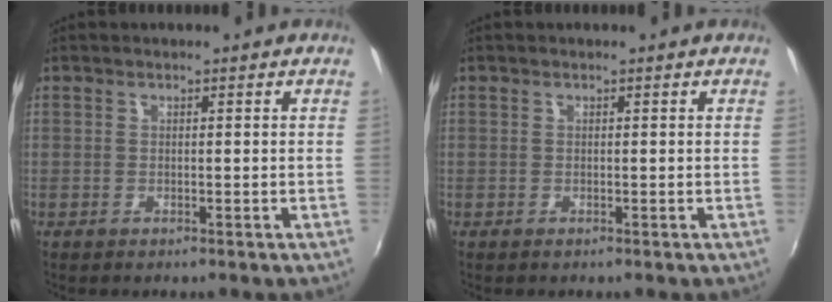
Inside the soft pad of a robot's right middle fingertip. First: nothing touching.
{"total": 0.0}